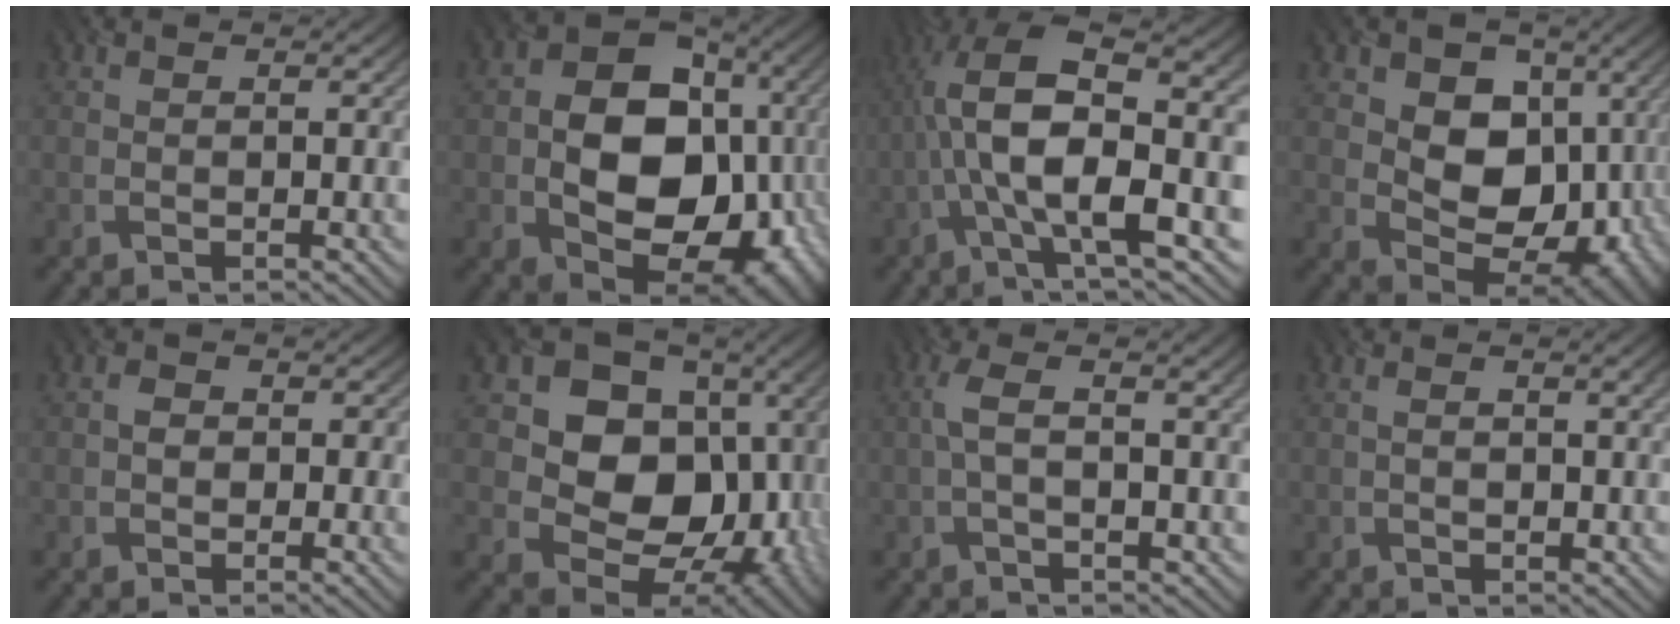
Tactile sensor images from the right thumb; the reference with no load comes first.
{"total": 17.1, "force": [-2.0, 12.4, 11.6], "torque": [-0.164, -0.030, -0.016]}
{"total": 16.9, "force": [0.0, 6.3, 15.7], "torque": [-0.266, 0.019, -0.001]}
{"total": 13.8, "force": [1.4, 10.5, 8.9], "torque": [-0.139, -0.009, 0.030]}
{"total": 1.8, "force": [-0.1, 1.6, 0.8], "torque": [-0.014, -0.002, -0.006]}
{"total": 17.8, "force": [2.8, 13.7, 10.9], "torque": [-0.188, -0.020, 0.084]}
{"total": 5.4, "force": [0.8, 1.4, 5.2], "torque": [-0.109, 0.012, 0.009]}
{"total": 2.7, "force": [0.4, 0.9, 2.5], "torque": [-0.040, -0.001, 0.011]}